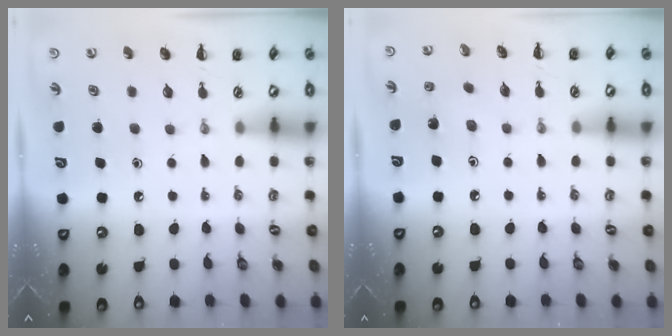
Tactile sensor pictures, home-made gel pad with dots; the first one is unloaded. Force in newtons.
{"total": 1.4, "press": 1.3, "slide": 0.5}